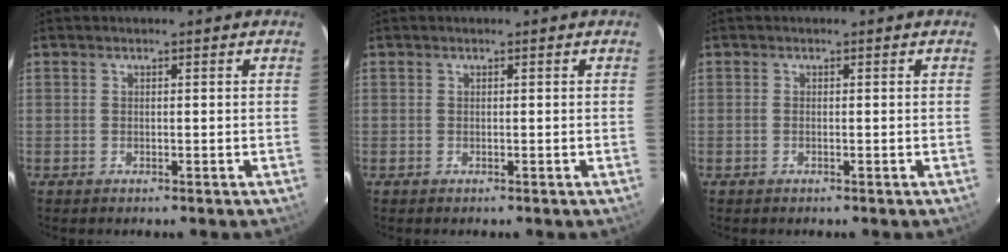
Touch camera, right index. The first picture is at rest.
{"total": 0.0}
{"total": 0.0}